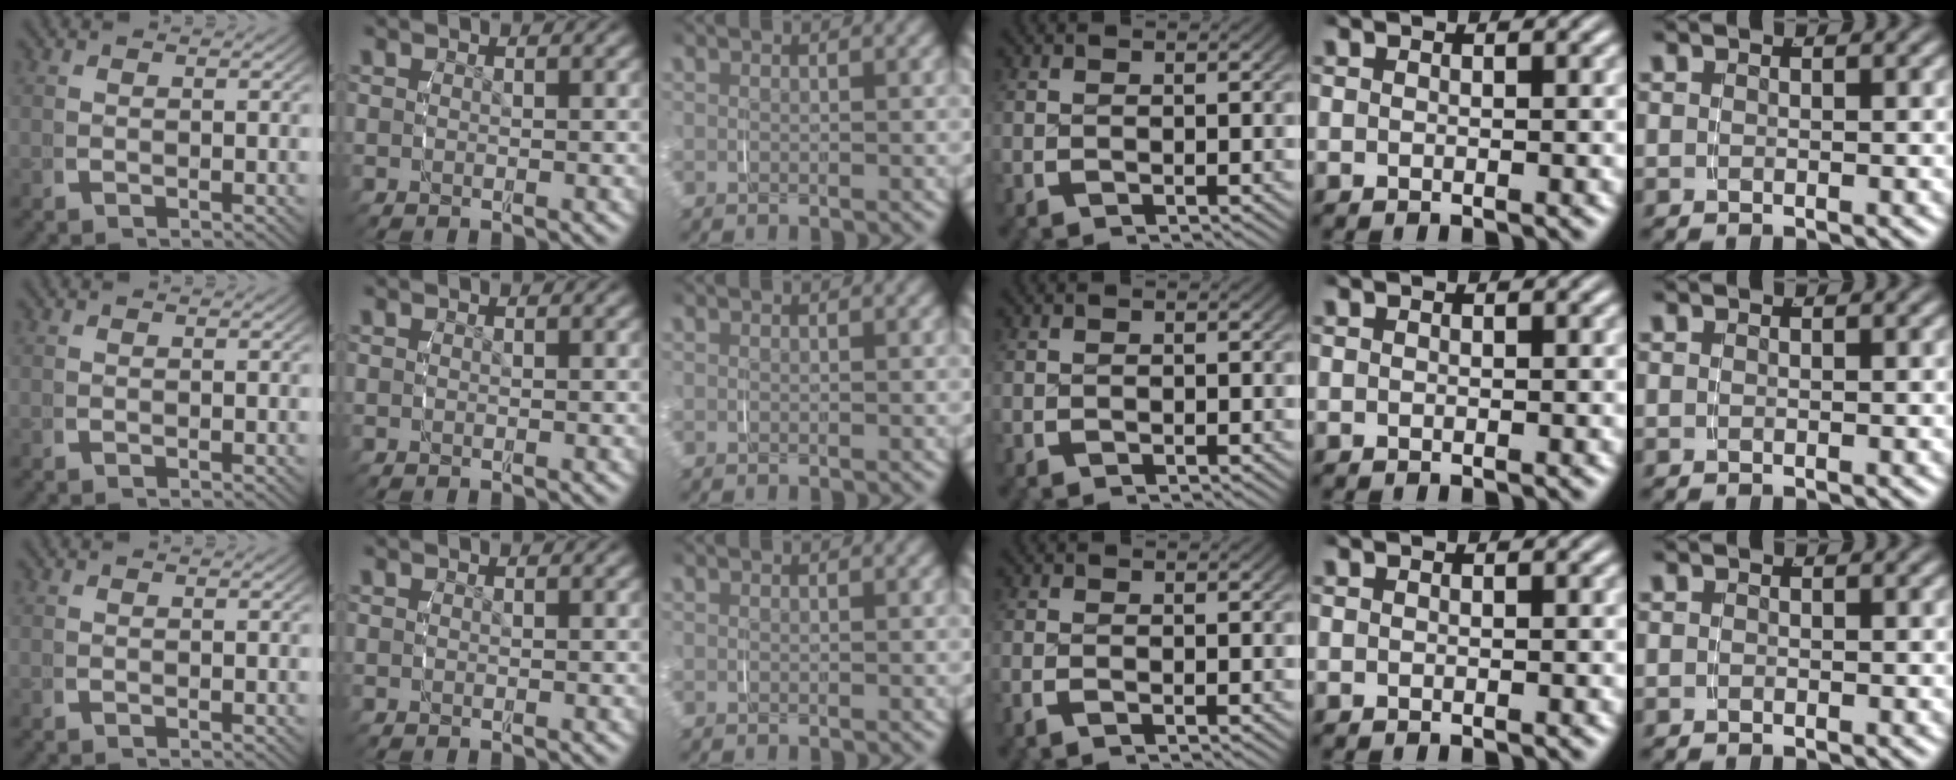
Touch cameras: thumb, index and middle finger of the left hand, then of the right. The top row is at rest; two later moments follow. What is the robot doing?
{"motion": "grasp_and_lifting", "object": "scarf"}